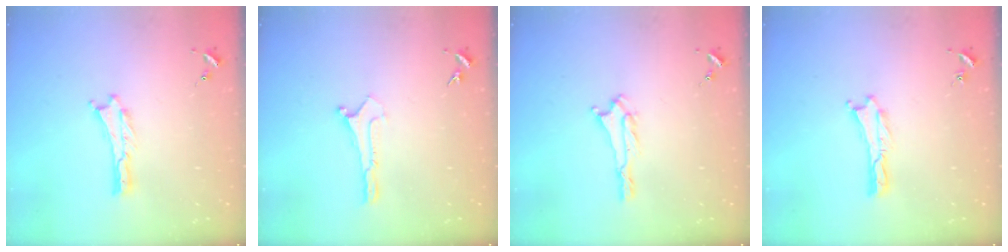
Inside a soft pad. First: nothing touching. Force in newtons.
{"total": 0.0}
{"total": 0.8, "press": 0.8, "slide": 0.1}
{"total": 0.0}